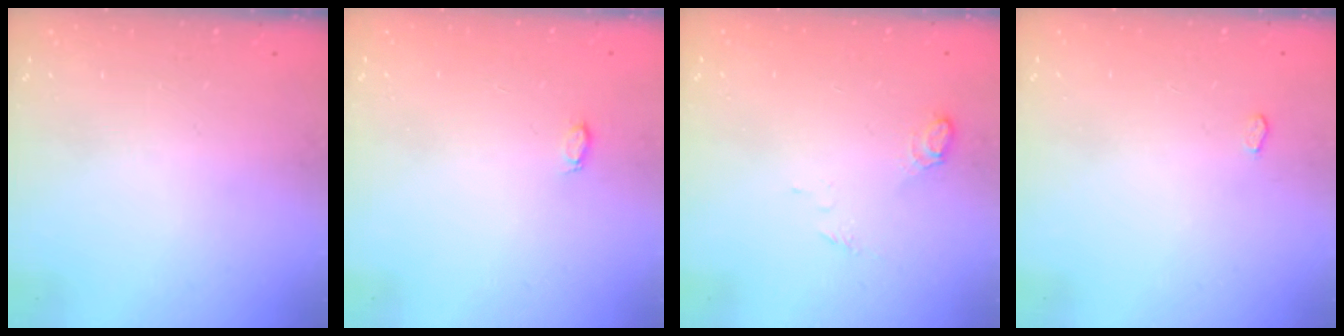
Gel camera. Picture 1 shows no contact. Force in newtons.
{"total": 2.7, "press": 2.7, "slide": 0.3}
{"total": 4.8, "press": 4.8, "slide": 0.7}
{"total": 2.3, "press": 2.3, "slide": 0.3}